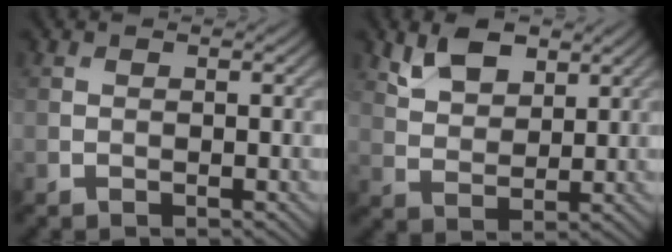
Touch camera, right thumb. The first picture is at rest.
{"total": 5.8, "force": [3.6, 3.1, 3.3], "torque": [-0.074, -0.002, 0.072]}